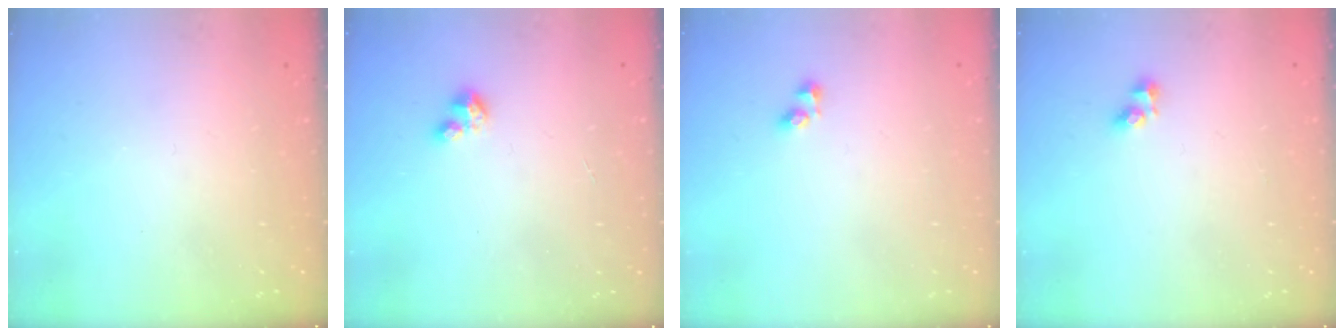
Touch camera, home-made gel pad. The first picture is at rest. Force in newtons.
{"total": 1.9, "press": 1.9, "slide": 0.3}
{"total": 2.9, "press": 2.6, "slide": 1.3}
{"total": 2.4, "press": 2.4, "slide": 0.2}